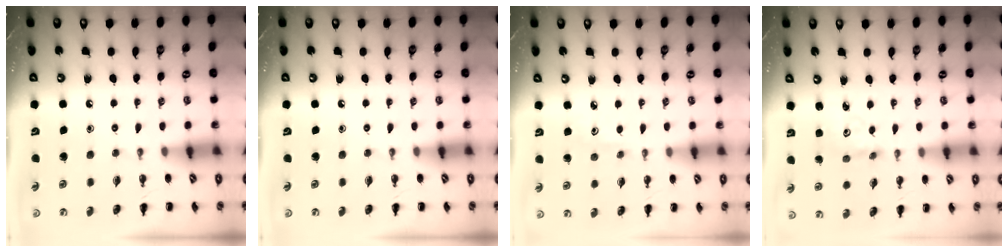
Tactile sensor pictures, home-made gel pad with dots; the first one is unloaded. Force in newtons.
{"total": 0.0}
{"total": 2.2, "press": 2.0, "slide": 0.7}
{"total": 2.9, "press": 2.8, "slide": 0.7}